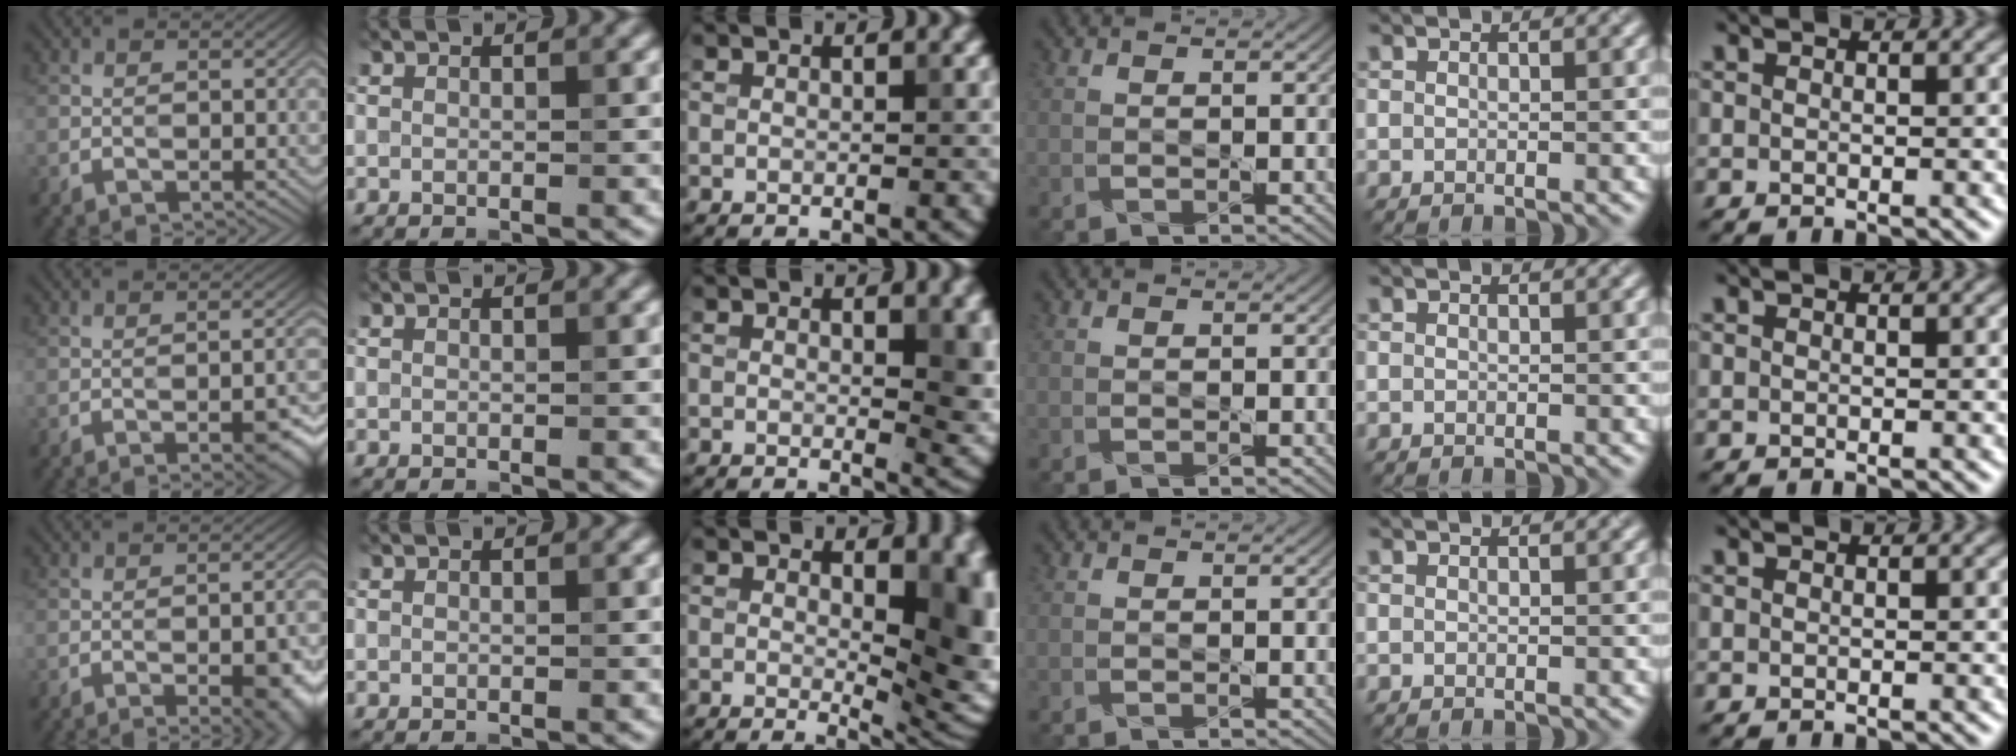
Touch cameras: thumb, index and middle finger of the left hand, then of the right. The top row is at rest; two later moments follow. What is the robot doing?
{"motion": "pour", "object": "plastic test tube"}